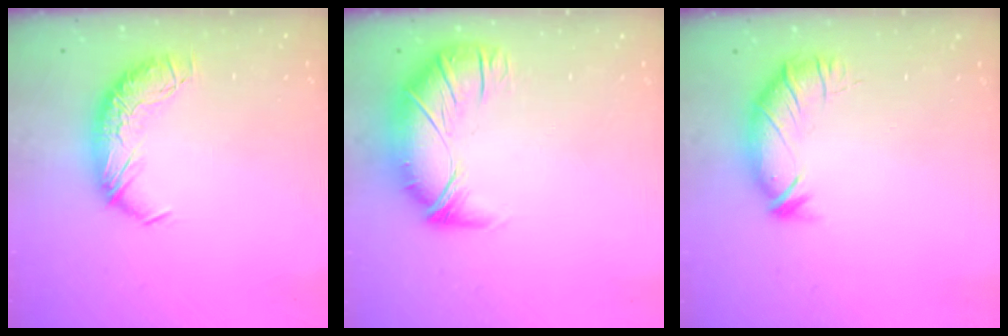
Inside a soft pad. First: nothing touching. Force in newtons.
{"total": 2.7, "press": 1.1, "slide": 2.5}
{"total": 3.1, "press": 2.4, "slide": 1.9}